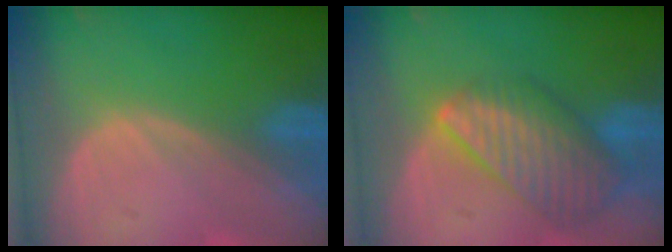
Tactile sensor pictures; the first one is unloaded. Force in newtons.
{"total": 9.2, "press": 8.0, "slide": 4.5}